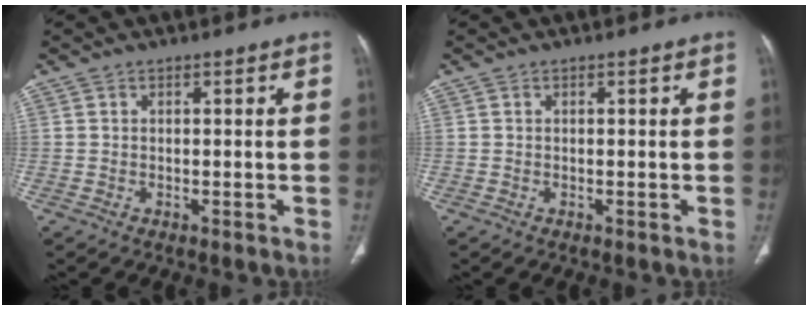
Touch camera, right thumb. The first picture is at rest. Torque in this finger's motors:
{"motor_torque": [-0.06, 0.06, -0.01, 0.01, 0.00]}